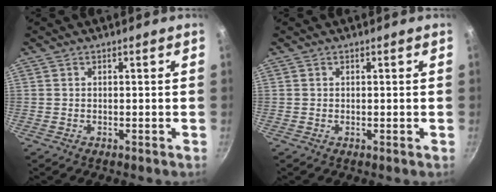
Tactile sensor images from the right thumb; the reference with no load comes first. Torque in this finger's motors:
{"motor_torque": [1.54, 1.47, -0.15, -0.16, 0.07]}